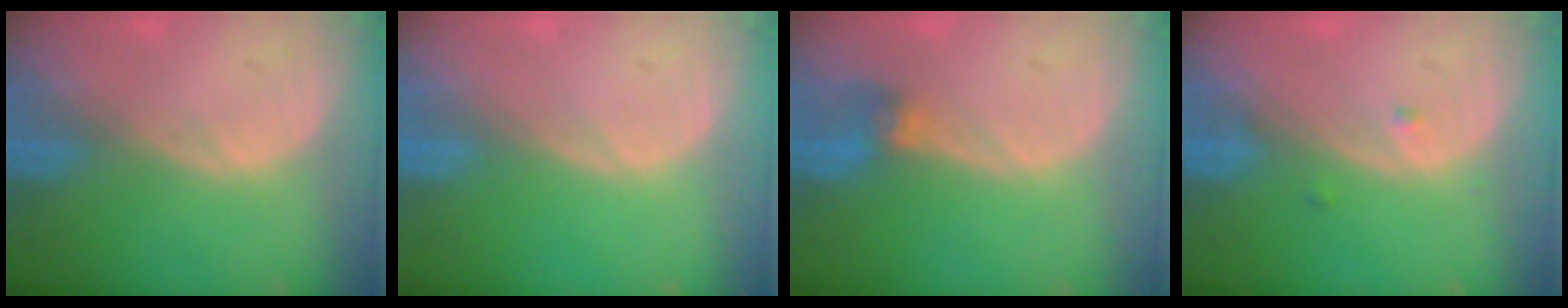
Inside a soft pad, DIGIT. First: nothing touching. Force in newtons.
{"total": 0.0}
{"total": 2.8, "press": 2.6, "slide": 1.1}
{"total": 0.8, "press": 0.8, "slide": 0.2}